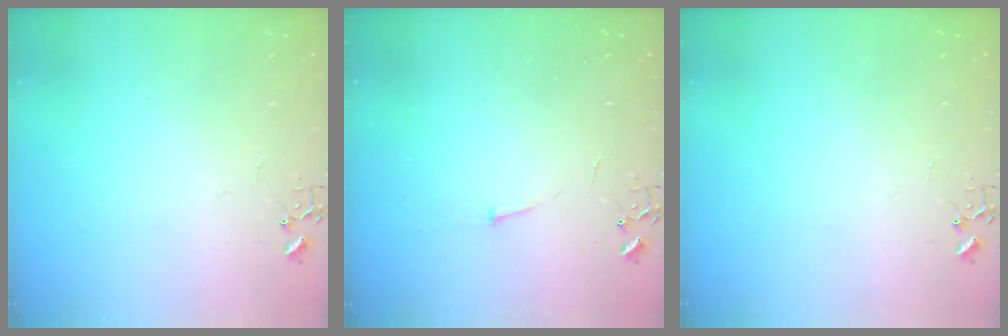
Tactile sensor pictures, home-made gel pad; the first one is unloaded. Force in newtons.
{"total": 2.9, "press": 2.9, "slide": 0.4}
{"total": 0.0}